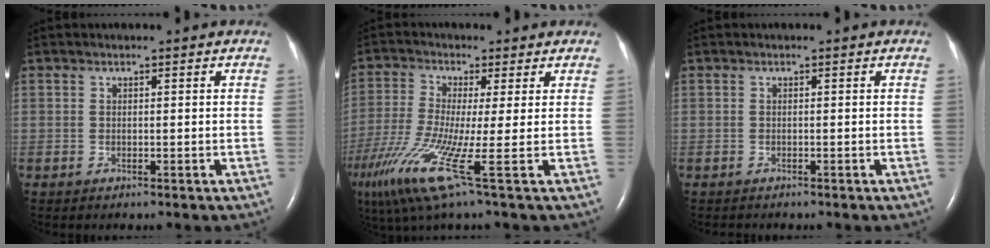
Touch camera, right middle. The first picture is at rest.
{"total": 12.2, "force": [-5.2, -0.3, 11.1], "torque": [-0.235, -0.038, -0.102]}
{"total": 0.0}